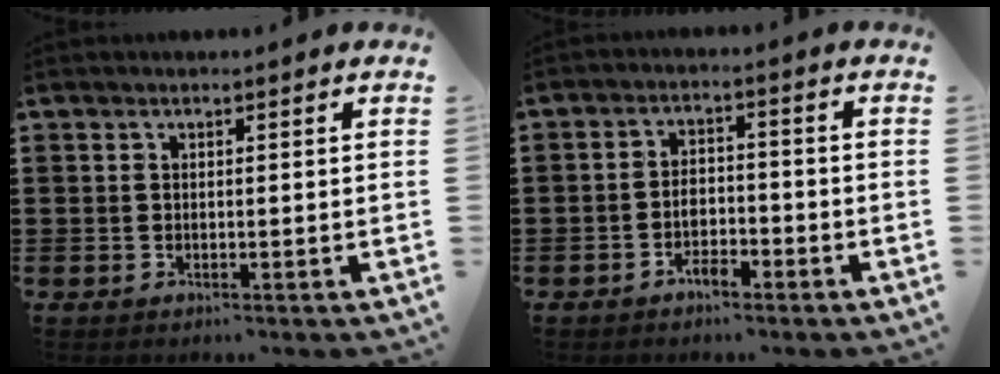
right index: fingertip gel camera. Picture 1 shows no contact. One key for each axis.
{"total": 3.5, "fx": -2.2, "fy": 1.7, "fz": 2.1, "tx": -0.040, "ty": 0.006, "tz": -0.044}